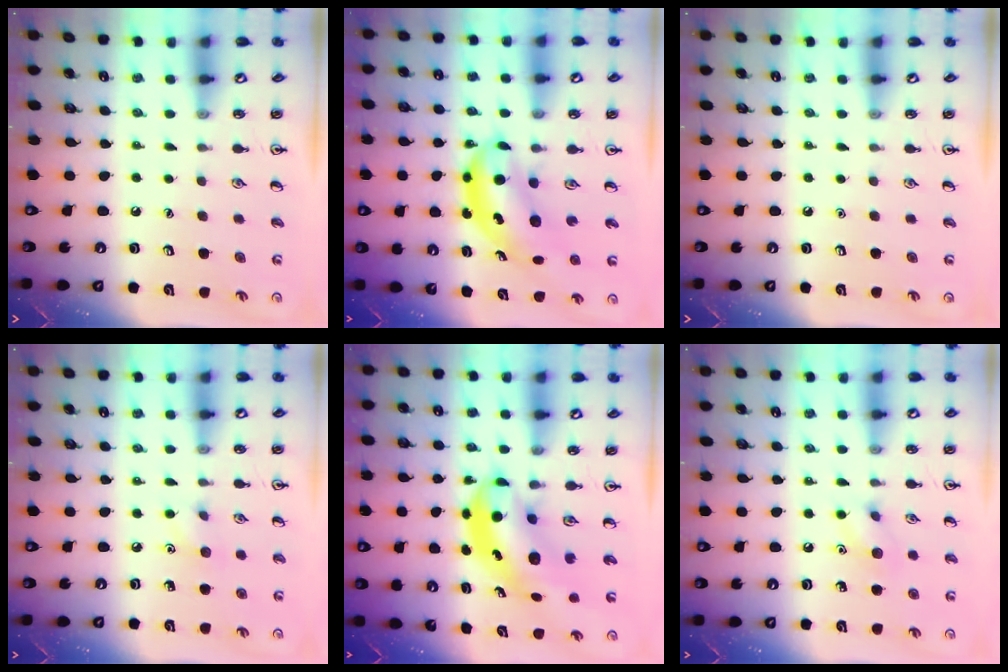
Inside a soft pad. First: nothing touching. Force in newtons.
{"total": 6.3, "press": 6.0, "slide": 1.6}
{"total": 0.0}
{"total": 4.9, "press": 4.6, "slide": 1.6}
{"total": 6.4, "press": 6.2, "slide": 1.6}
{"total": 6.6, "press": 6.5, "slide": 1.0}